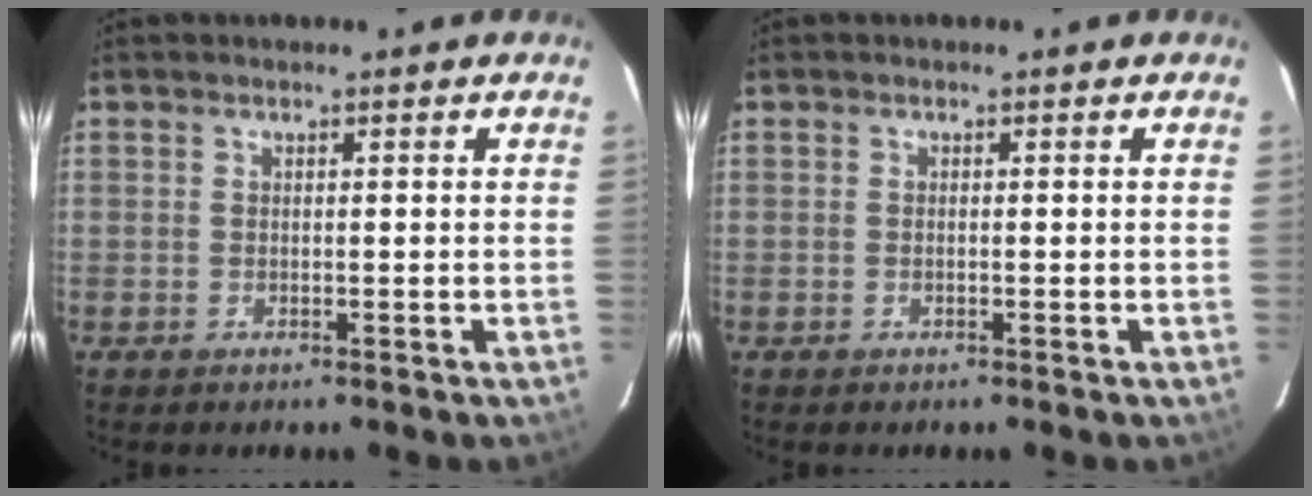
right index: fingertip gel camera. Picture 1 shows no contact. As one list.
[{"total": 0.0}]